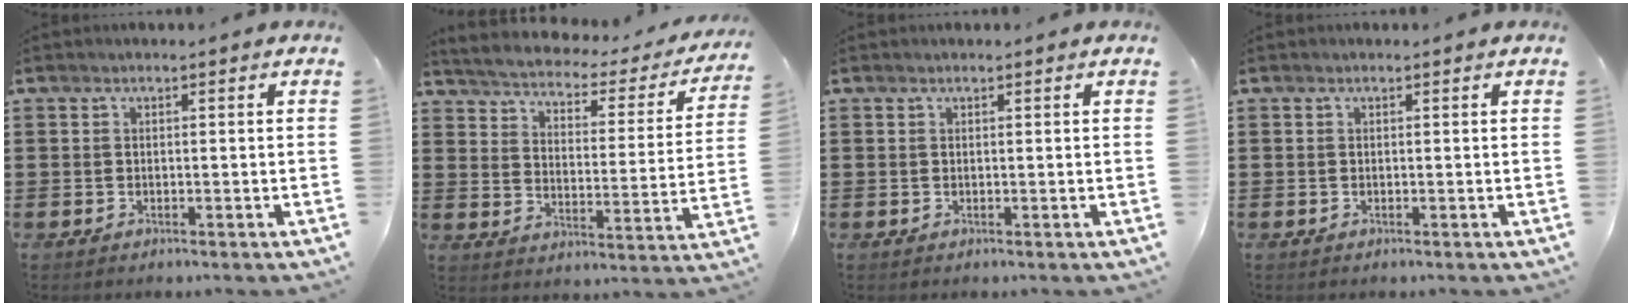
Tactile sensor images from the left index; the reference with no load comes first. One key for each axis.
{"total": 2.4, "fx": 2.2, "fy": 0.3, "fz": 0.8, "tx": -0.035, "ty": -0.026, "tz": 0.027}
{"total": 0.0}
{"total": 0.0}